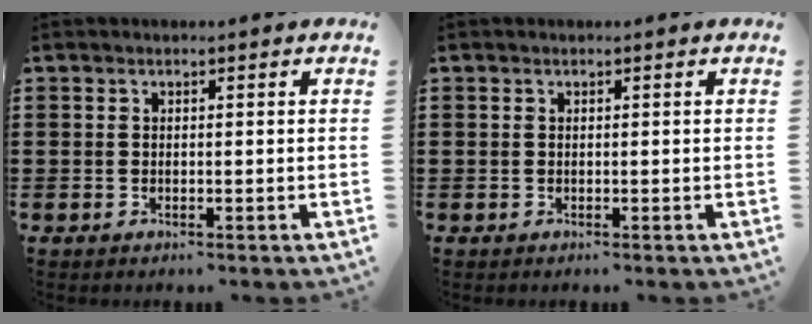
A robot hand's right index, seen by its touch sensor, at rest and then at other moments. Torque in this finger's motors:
{"motor_torque": [1.16, 0.98, 0.00, 0.01]}